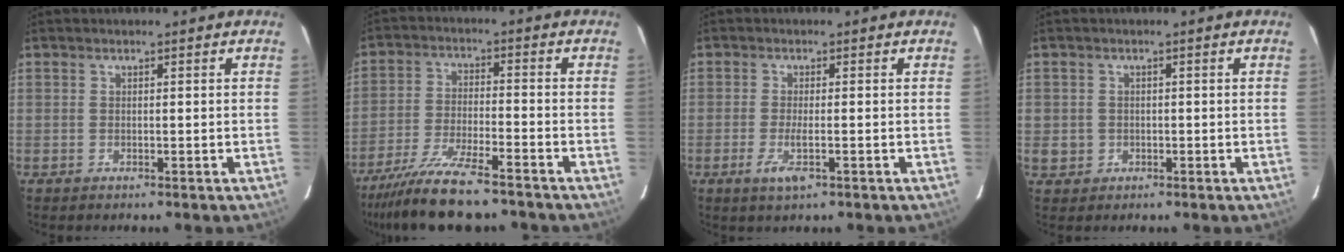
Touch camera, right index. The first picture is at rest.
{"total": 11.4, "force": [-9.5, 1.0, 6.1], "torque": [-0.106, -0.028, -0.164]}
{"total": 3.2, "force": [-1.4, 0.6, 2.9], "torque": [-0.060, -0.006, -0.023]}
{"total": 2.4, "force": [-0.3, 2.3, 0.5], "torque": [-0.005, 0.004, 0.002]}